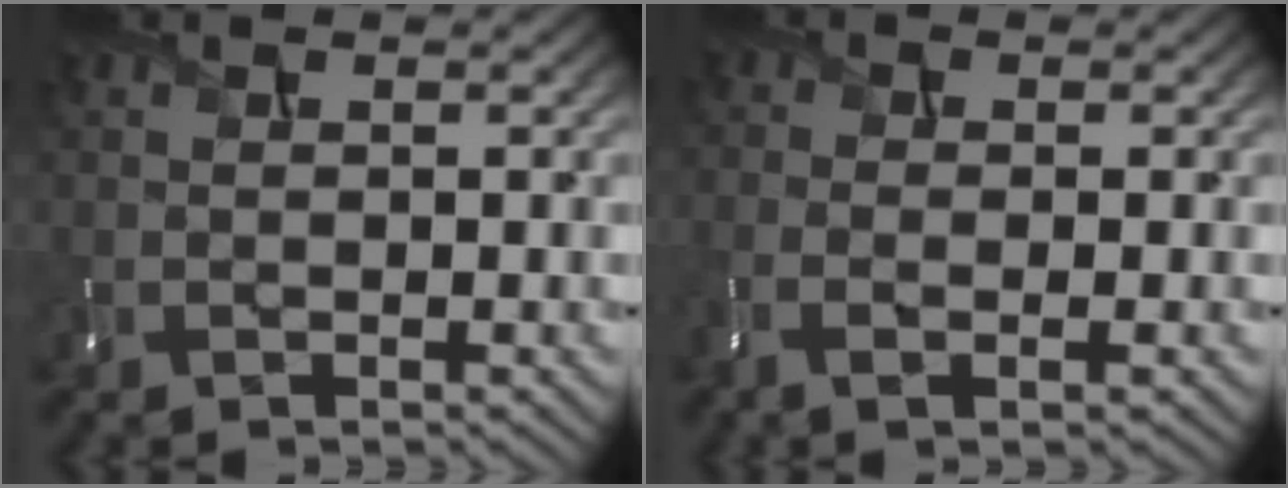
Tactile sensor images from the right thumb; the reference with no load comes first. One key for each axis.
{"total": 3.8, "fx": -1.9, "fy": 1.3, "fz": 3.1, "tx": -0.077, "ty": -0.011, "tz": -0.043}